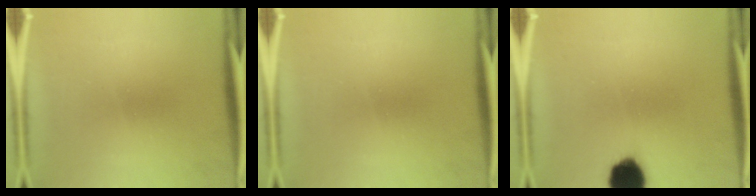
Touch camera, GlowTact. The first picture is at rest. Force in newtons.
{"total": 0.0}
{"total": 10.3}